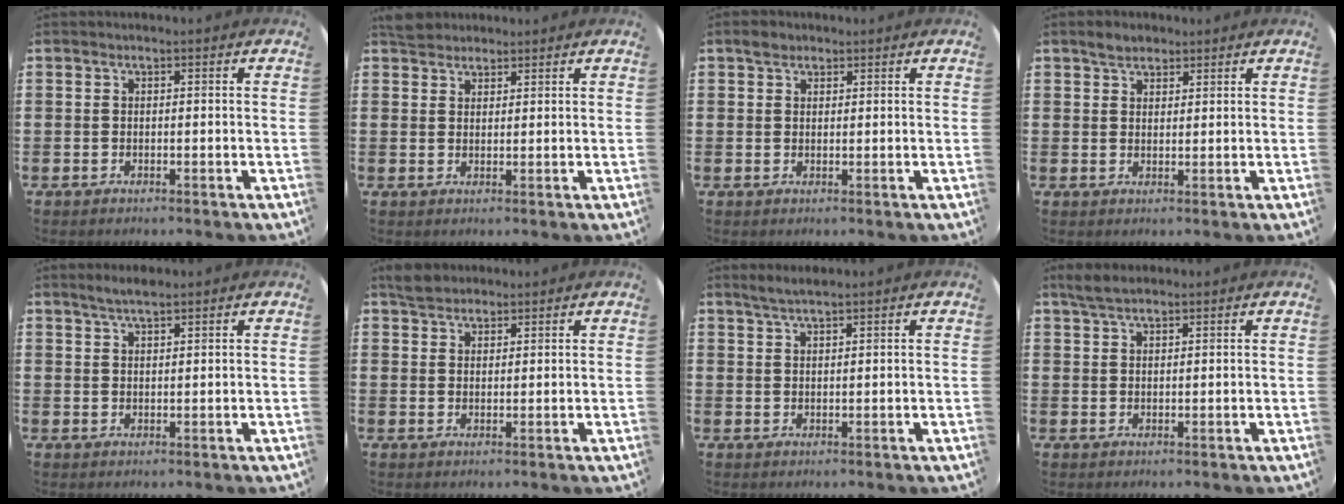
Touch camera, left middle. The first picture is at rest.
{"total": 2.9, "force": [2.7, 1.1, 0.2], "torque": [-0.001, 0.002, 0.051]}
{"total": 1.7, "force": [1.4, 0.9, 0.3], "torque": [0.002, 0.002, 0.025]}
{"total": 2.5, "force": [2.1, 1.1, 0.7], "torque": [-0.006, 0.003, 0.038]}
{"total": 2.4, "force": [2.1, 0.4, 1.1], "torque": [-0.023, 0.006, 0.038]}
{"total": 3.0, "force": [2.7, 1.2, 0.3], "torque": [-0.004, 0.006, 0.051]}
{"total": 2.2, "force": [2.0, 0.1, 1.0], "torque": [-0.019, 0.005, 0.036]}
{"total": 3.1, "force": [2.5, 1.0, 1.5], "torque": [-0.033, 0.008, 0.047]}